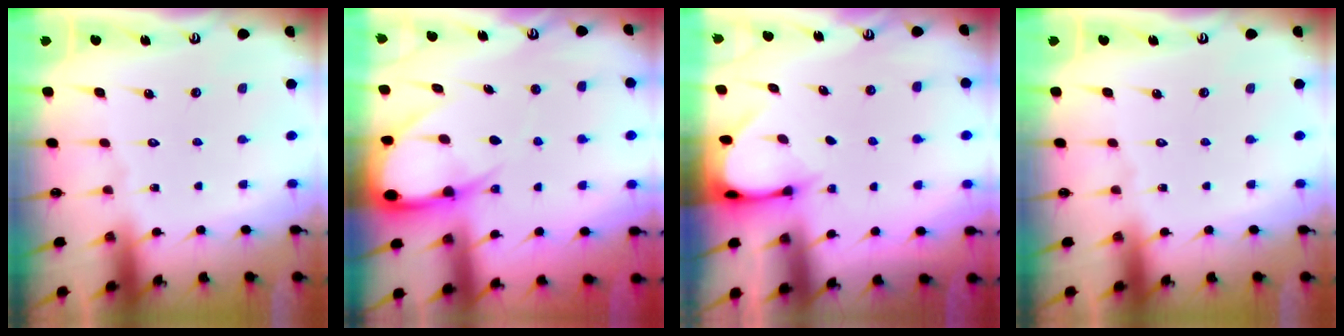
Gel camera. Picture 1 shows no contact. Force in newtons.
{"total": 9.1, "press": 9.1, "slide": 0.9}
{"total": 3.2, "press": 3.2, "slide": 0.2}
{"total": 0.0}